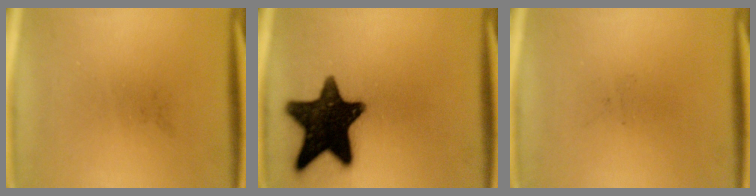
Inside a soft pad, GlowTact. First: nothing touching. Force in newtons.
{"total": 16.9}
{"total": 0.0}